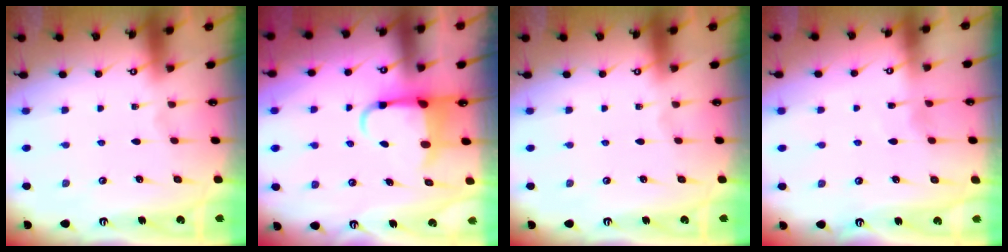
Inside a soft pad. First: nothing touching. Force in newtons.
{"total": 5.1, "press": 5.0, "slide": 1.1}
{"total": 0.0}
{"total": 4.7, "press": 4.7, "slide": 0.6}